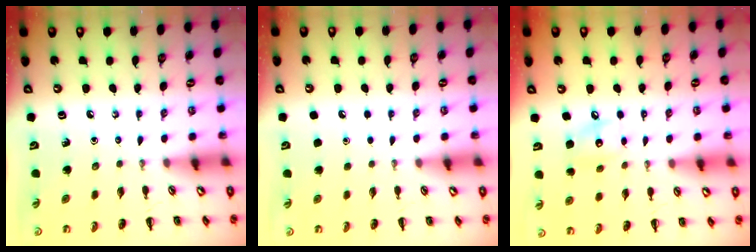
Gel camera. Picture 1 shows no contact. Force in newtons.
{"total": 1.6, "press": 1.6, "slide": 0.1}
{"total": 8.0, "press": 8.0, "slide": 0.9}